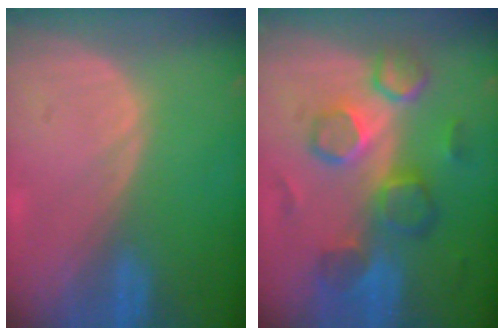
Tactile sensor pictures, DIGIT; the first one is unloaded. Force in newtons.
{"total": 9.4, "press": 8.8, "slide": 3.4}